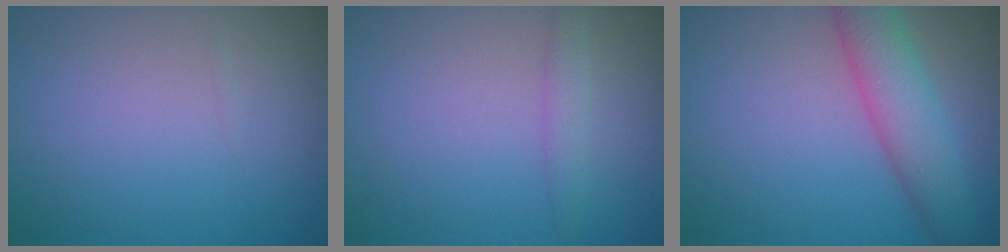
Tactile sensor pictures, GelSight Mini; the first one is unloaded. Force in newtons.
{"total": 1.5, "press": 1.5, "slide": 0.1}
{"total": 5.5, "press": 5.5, "slide": 0.3}